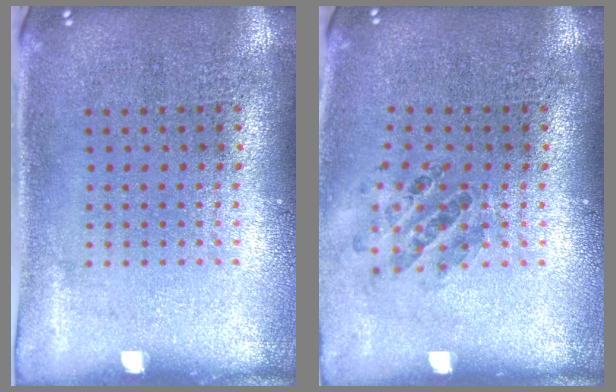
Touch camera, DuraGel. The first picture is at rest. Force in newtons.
{"total": 0.9, "press": 0.9, "slide": 0.0}